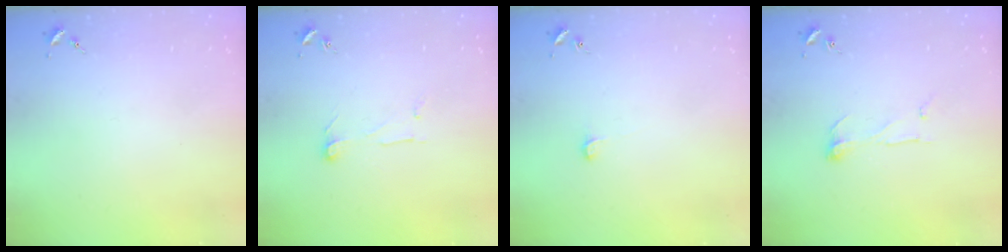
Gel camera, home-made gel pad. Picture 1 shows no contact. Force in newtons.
{"total": 7.2, "press": 7.2, "slide": 0.5}
{"total": 4.3, "press": 4.3, "slide": 0.4}
{"total": 7.0, "press": 7.0, "slide": 0.1}